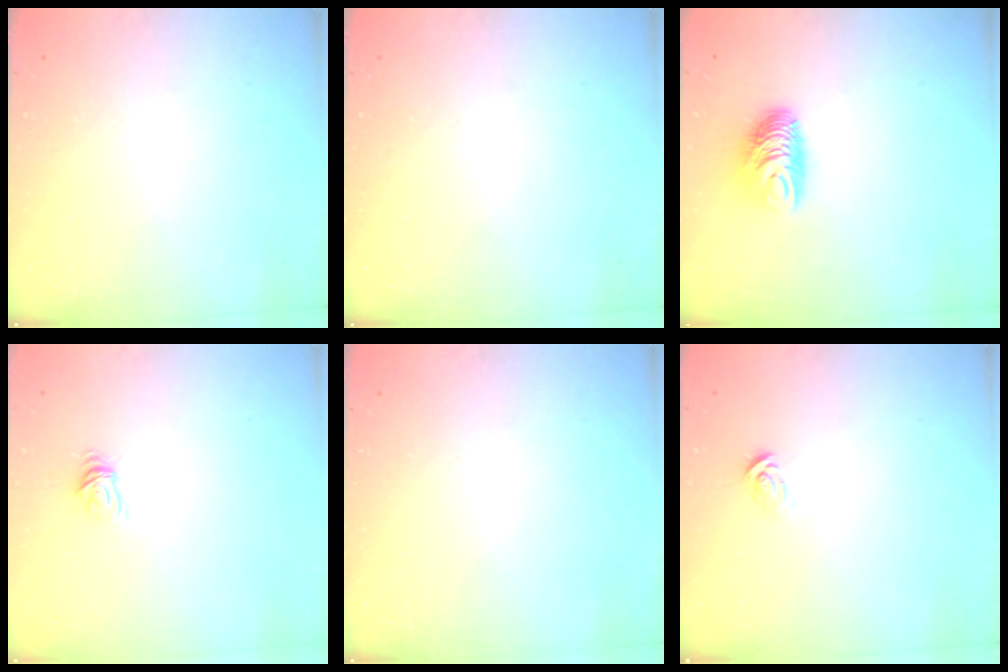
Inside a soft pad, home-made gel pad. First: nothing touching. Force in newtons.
{"total": 0.0}
{"total": 9.3, "press": 9.3, "slide": 0.9}
{"total": 5.1, "press": 5.0, "slide": 0.4}
{"total": 0.0}
{"total": 2.8, "press": 2.8, "slide": 0.2}